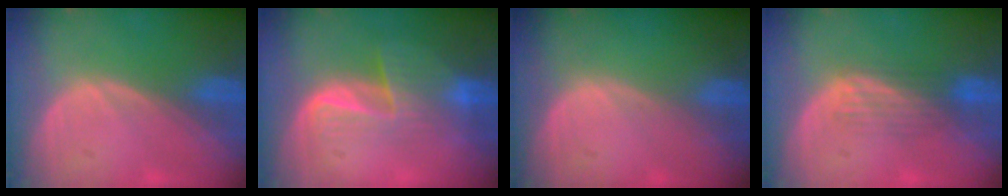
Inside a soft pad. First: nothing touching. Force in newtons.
{"total": 6.0, "press": 5.6, "slide": 2.1}
{"total": 0.0}
{"total": 3.4, "press": 3.4, "slide": 0.2}